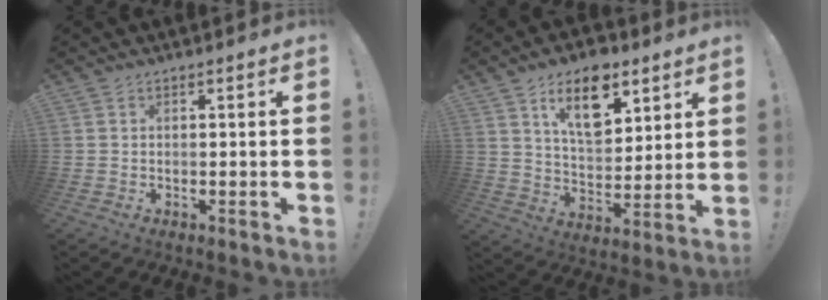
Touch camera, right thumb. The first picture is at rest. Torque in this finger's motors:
{"motor_torque": [0.78, 2.95, 0.40, -0.01, 0.31]}